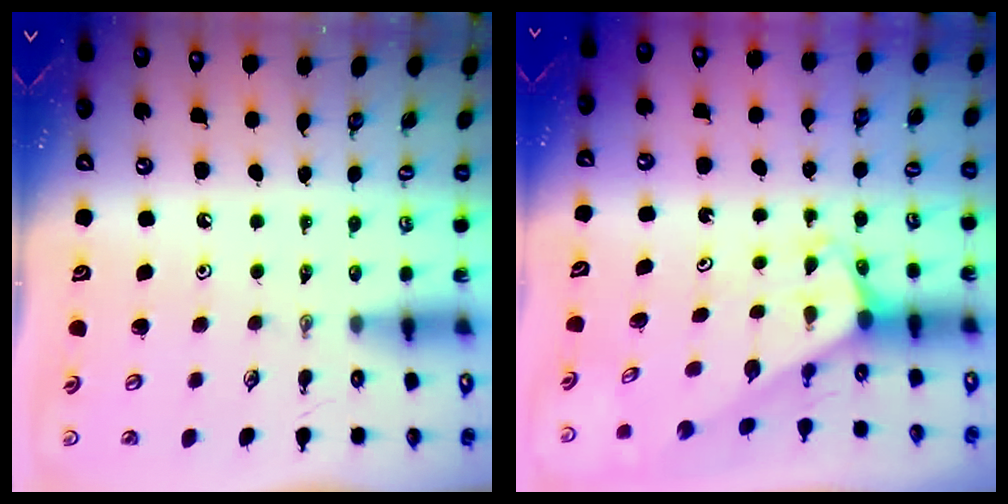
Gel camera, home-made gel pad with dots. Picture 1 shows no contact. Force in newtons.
{"total": 2.0, "press": 2.0, "slide": 0.1}